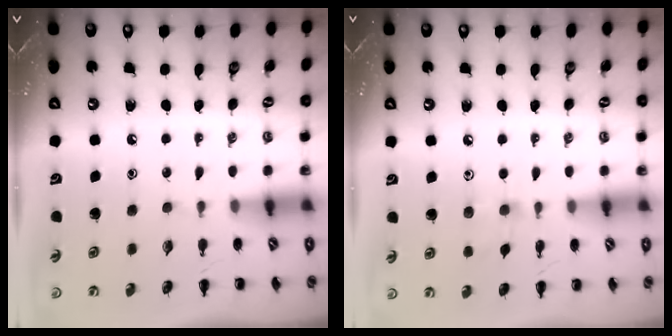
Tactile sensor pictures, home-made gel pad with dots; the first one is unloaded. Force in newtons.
{"total": 5.2, "press": 4.9, "slide": 1.7}